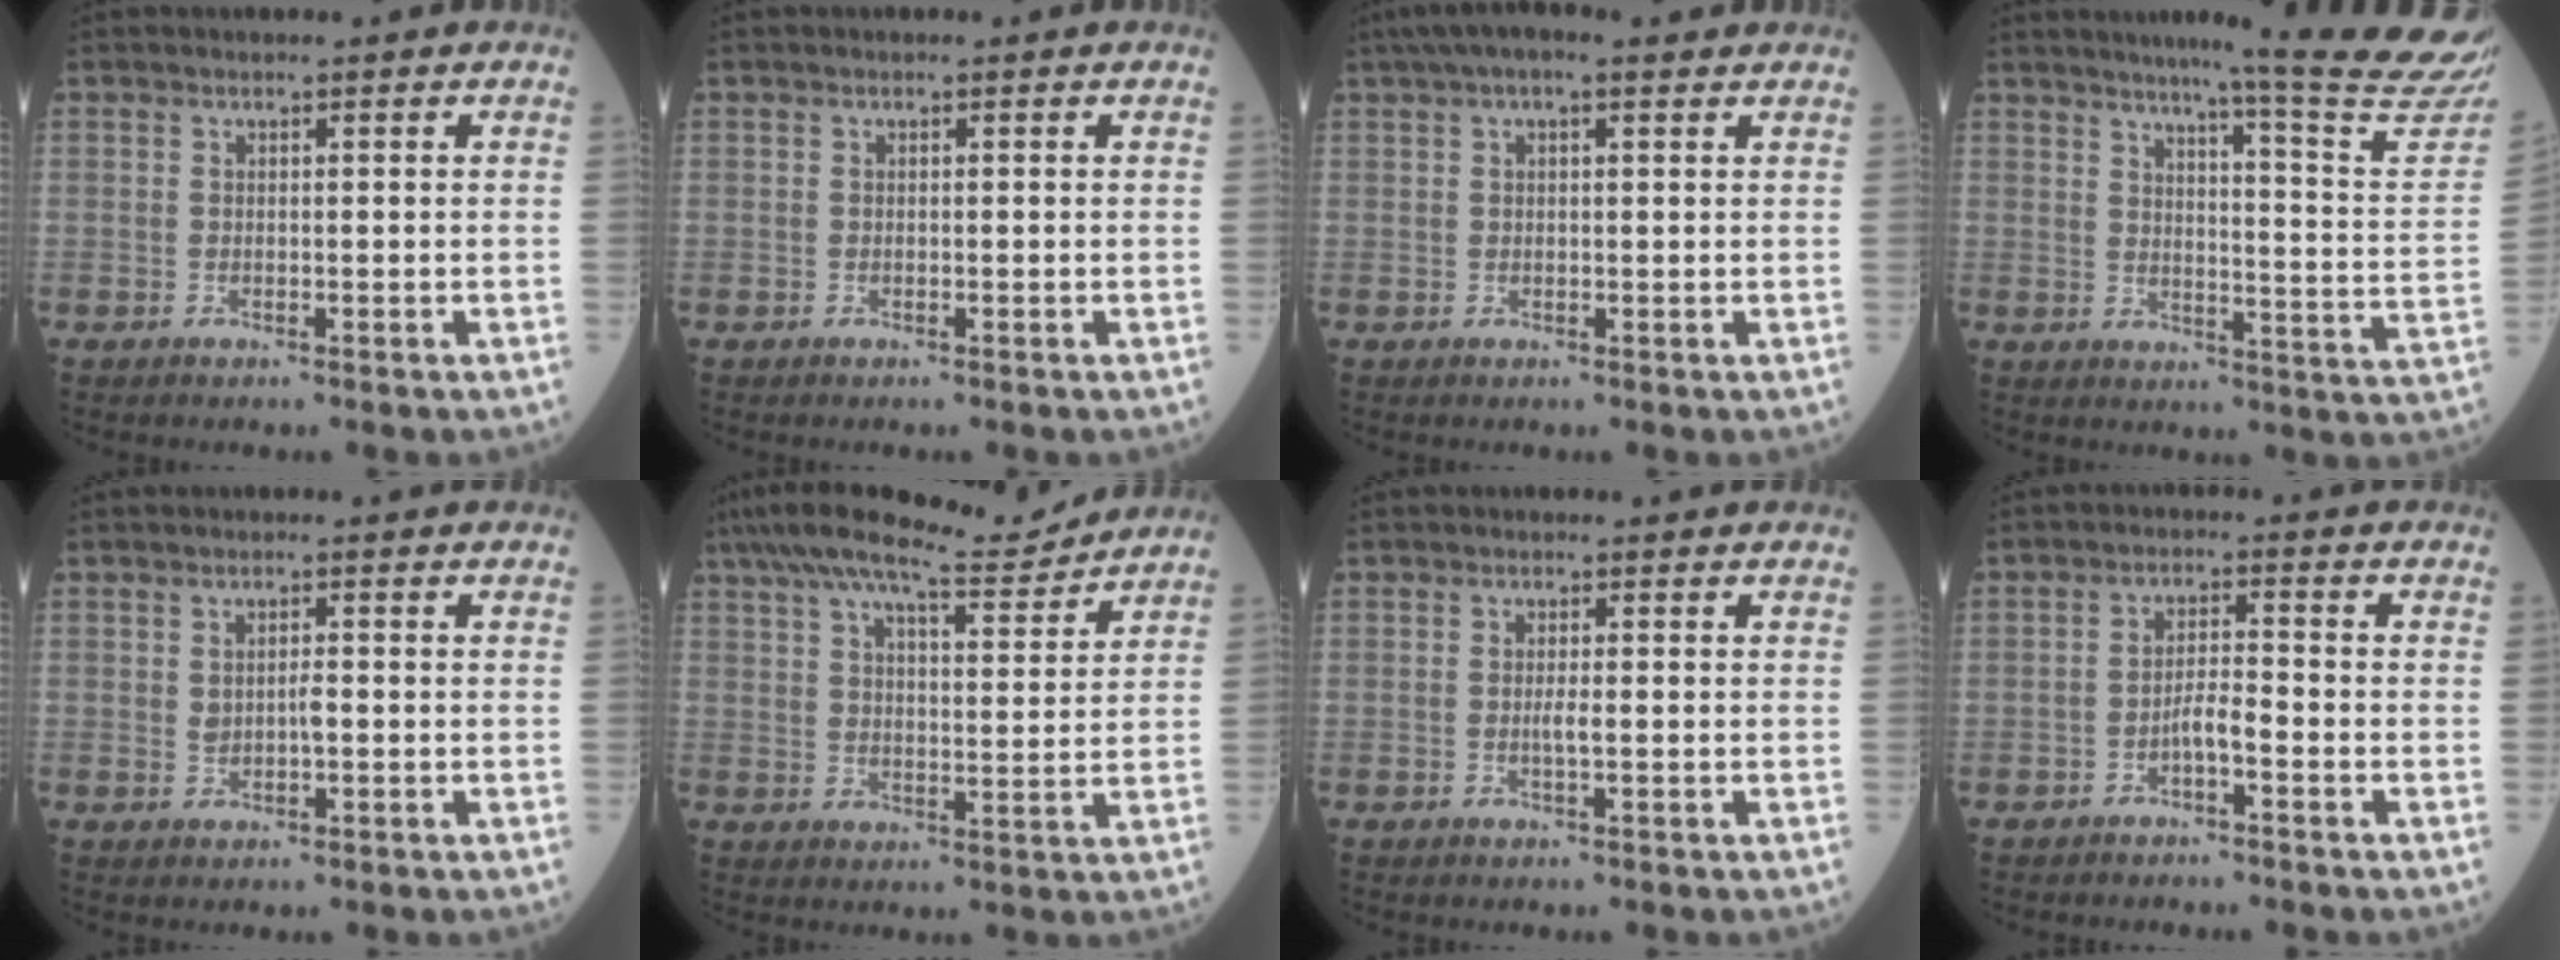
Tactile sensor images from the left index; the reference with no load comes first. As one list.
[{"total": 0.0}, {"total": 6.9, "force": [4.7, 1.9, 4.6], "torque": [-0.084, 0.048, 0.075]}, {"total": 21.3, "force": [19.5, -2.6, 8.2], "torque": [-0.121, -0.122, 0.223]}, {"total": 2.2, "force": [0.0, 0.9, 2.0], "torque": [-0.038, 0.000, 0.003]}, {"total": 12.8, "force": [11.5, 1.2, 5.5], "torque": [-0.101, 0.013, 0.178]}, {"total": 1.4, "force": [-0.2, 0.0, 1.3], "torque": [-0.030, -0.001, -0.003]}, {"total": 2.9, "force": [-1.6, 0.4, 2.4], "torque": [-0.042, 0.005, -0.031]}]